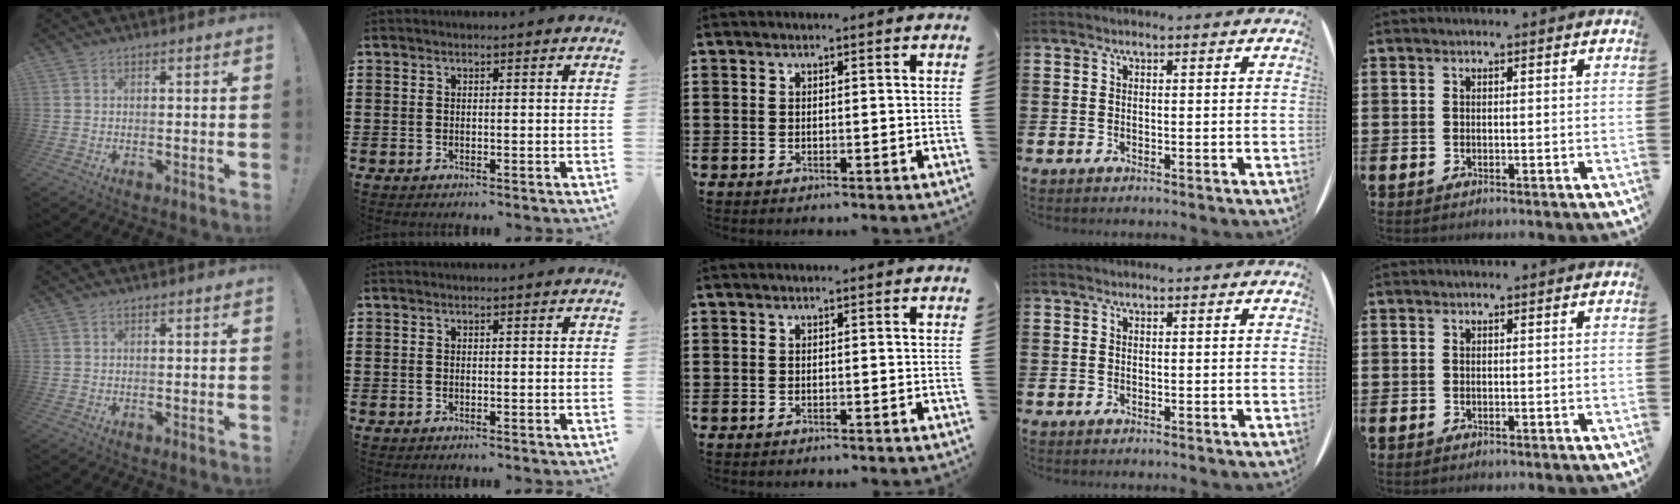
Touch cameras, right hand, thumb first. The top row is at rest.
{}